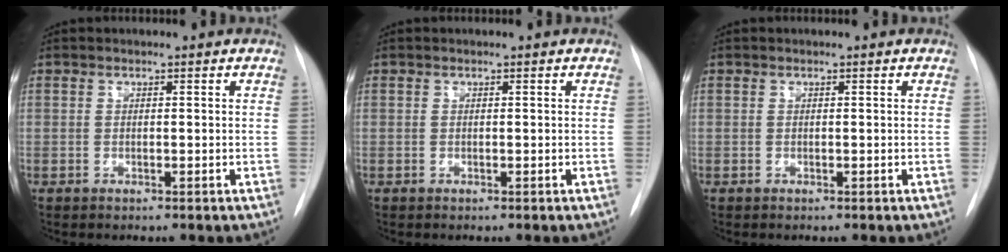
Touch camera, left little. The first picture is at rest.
{"total": 0.0}
{"total": 0.0}